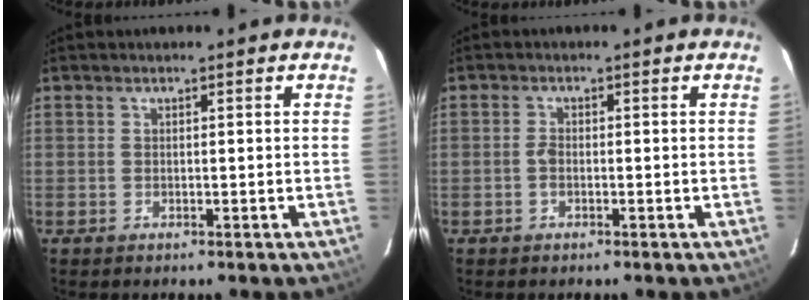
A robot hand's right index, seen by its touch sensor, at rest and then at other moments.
{"total": 1.6, "force": [-0.5, 0.9, 1.2], "torque": [-0.026, 0.003, -0.011]}